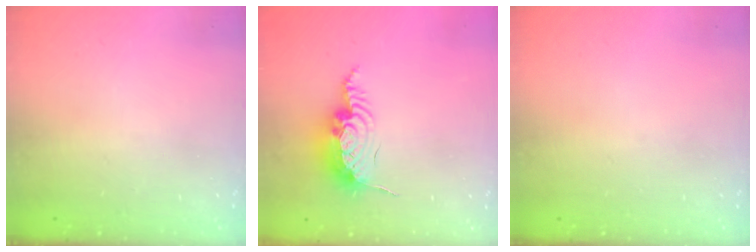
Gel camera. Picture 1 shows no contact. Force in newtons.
{"total": 15.0, "press": 14.9, "slide": 0.9}
{"total": 0.0}